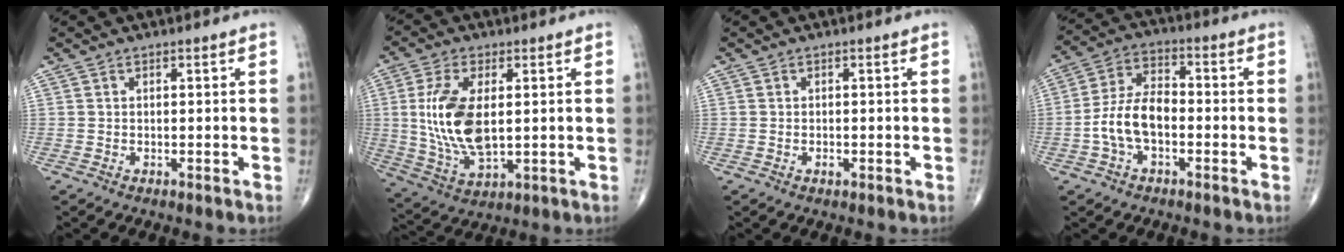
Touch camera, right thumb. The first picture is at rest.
{"total": 13.6, "force": [1.2, 6.6, 11.8], "torque": [-0.243, -0.013, 0.032]}
{"total": 0.7, "force": [-0.3, 0.4, 0.5], "torque": [-0.009, 0.000, -0.006]}
{"total": 9.6, "force": [-2.4, 5.4, 7.6], "torque": [-0.146, 0.034, -0.053]}